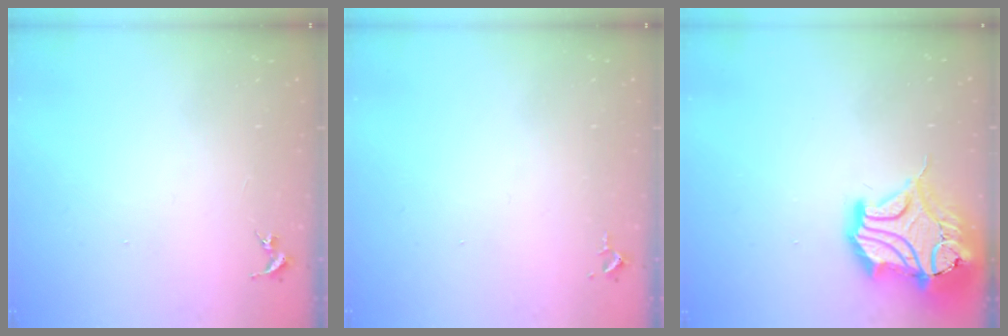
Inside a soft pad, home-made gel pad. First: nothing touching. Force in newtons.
{"total": 2.6, "press": 2.6, "slide": 0.4}
{"total": 19.2, "press": 18.9, "slide": 3.2}